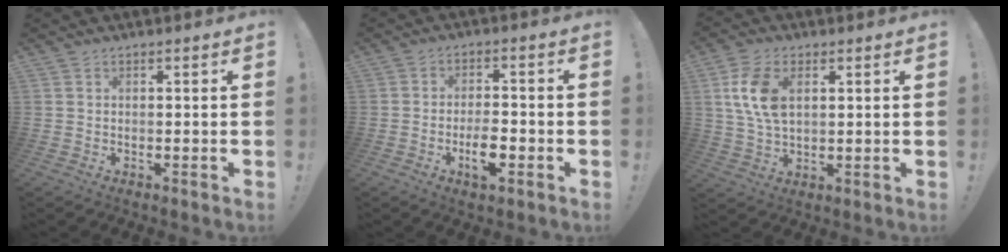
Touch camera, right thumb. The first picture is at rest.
{"total": 6.7, "force": [-2.8, 3.3, 5.1], "torque": [-0.081, 0.011, -0.048]}
{"total": 11.1, "force": [3.3, 6.8, 8.1], "torque": [-0.158, 0.001, 0.061]}